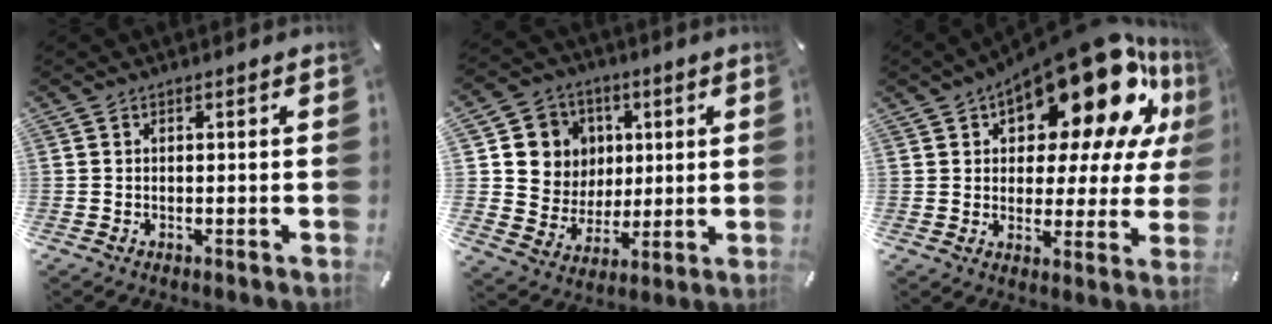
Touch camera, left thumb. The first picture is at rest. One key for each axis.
{"total": 11.3, "fx": 2.7, "fy": 10.9, "fz": 1.0, "tx": -0.015, "ty": -0.023, "tz": 0.060}
{"total": 21.8, "fx": 14.0, "fy": 9.1, "fz": 13.9, "tx": -0.207, "ty": -0.104, "tz": 0.235}